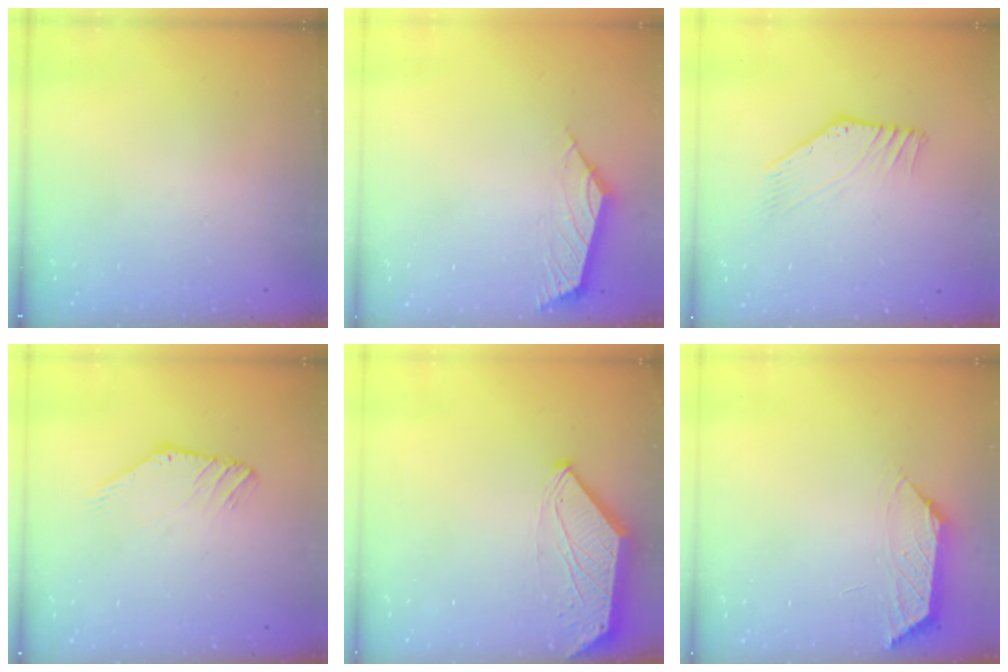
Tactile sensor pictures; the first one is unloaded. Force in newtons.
{"total": 2.7, "press": 2.6, "slide": 0.7}
{"total": 2.9, "press": 2.9, "slide": 0.2}
{"total": 1.4, "press": 1.4, "slide": 0.1}
{"total": 0.0}
{"total": 1.0, "press": 0.9, "slide": 0.5}